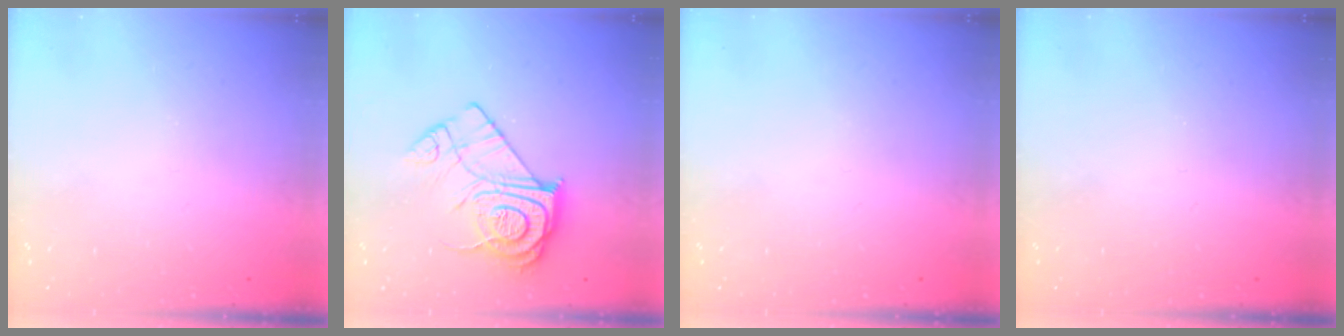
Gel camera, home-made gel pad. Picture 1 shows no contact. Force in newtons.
{"total": 13.5, "press": 13.5, "slide": 1.0}
{"total": 0.0}
{"total": 0.0}